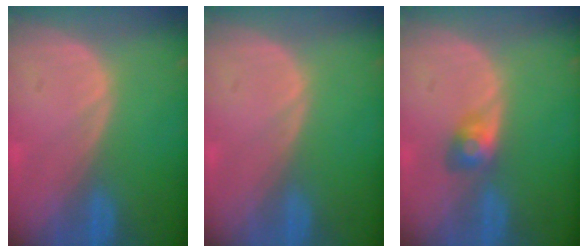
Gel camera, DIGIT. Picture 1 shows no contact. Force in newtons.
{"total": 0.0}
{"total": 2.9, "press": 2.7, "slide": 1.2}